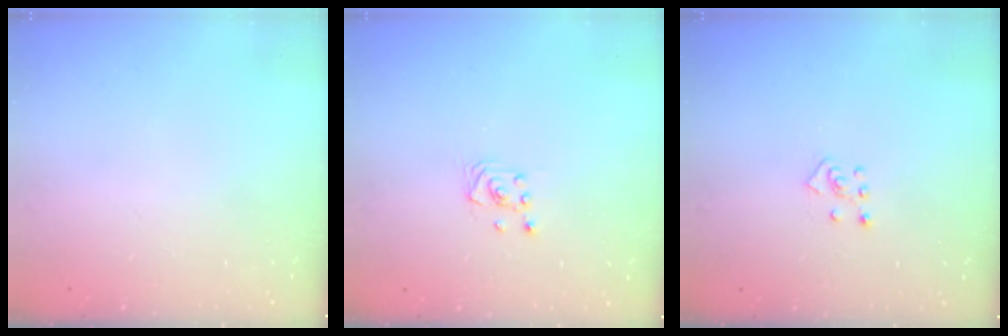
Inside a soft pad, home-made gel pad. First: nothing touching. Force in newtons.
{"total": 3.1, "press": 2.8, "slide": 1.3}
{"total": 4.7, "press": 4.6, "slide": 0.6}